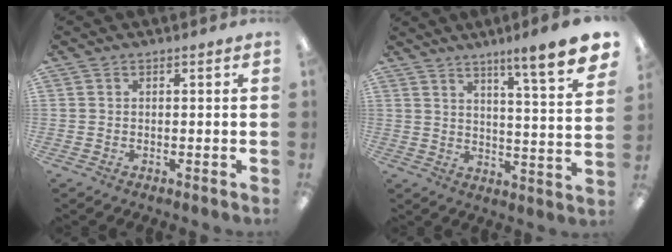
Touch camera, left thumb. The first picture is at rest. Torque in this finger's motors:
{"motor_torque": [2.00, 1.88, 1.33, -1.44, 0.22]}